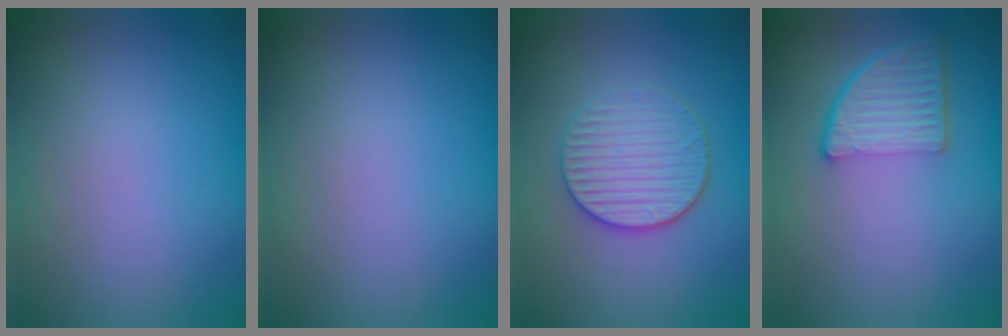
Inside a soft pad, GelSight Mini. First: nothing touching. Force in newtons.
{"total": 0.0}
{"total": 3.7, "press": 3.3, "slide": 1.7}
{"total": 4.5, "press": 3.4, "slide": 3.0}